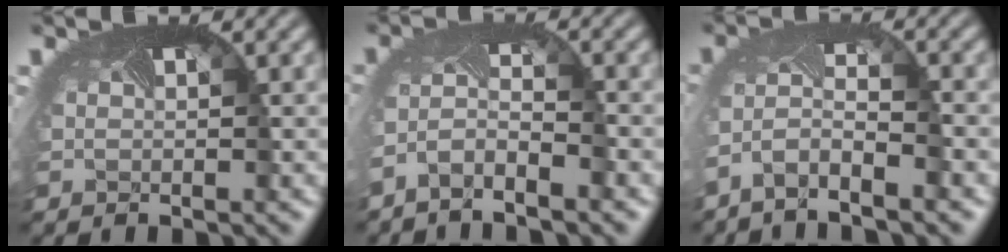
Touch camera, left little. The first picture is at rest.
{"total": 2.9, "force": [-2.6, 0.1, 1.5], "torque": [-0.037, -0.005, -0.054]}
{"total": 4.0, "force": [-3.0, 0.5, 2.5], "torque": [-0.060, -0.006, -0.062]}